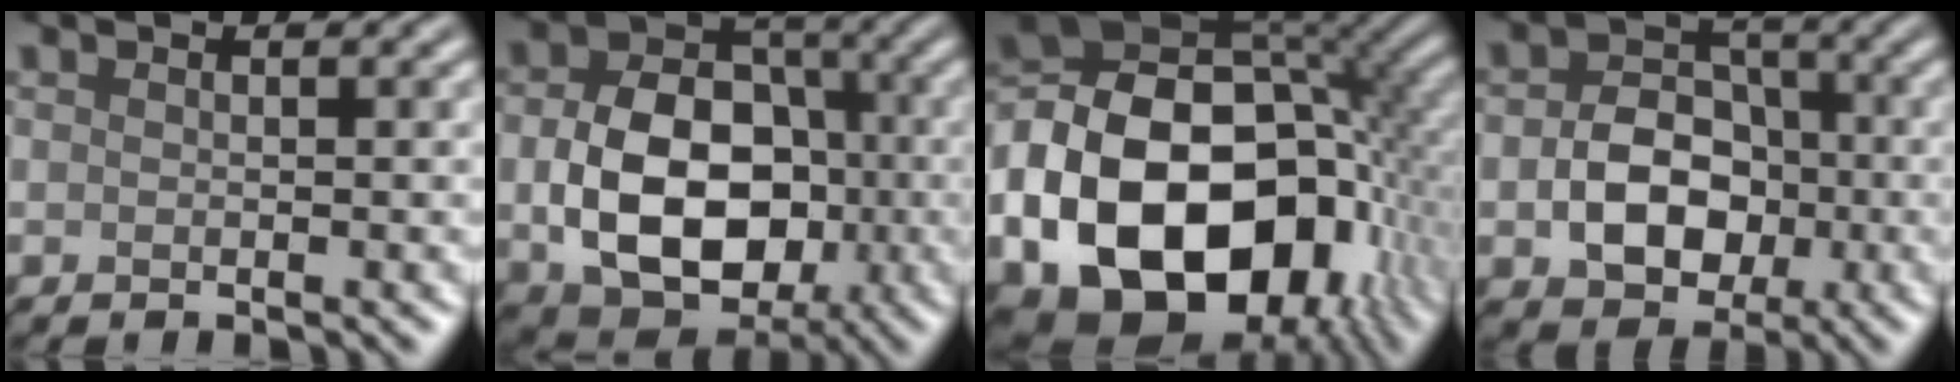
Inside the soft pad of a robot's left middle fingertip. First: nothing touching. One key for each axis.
{"total": 10.5, "fx": -1.7, "fy": 7.6, "fz": 7.0, "tx": -0.132, "ty": -0.008, "tz": -0.022}
{"total": 20.7, "fx": -6.2, "fy": 14.5, "fz": 13.5, "tx": -0.259, "ty": -0.027, "tz": -0.091}
{"total": 6.3, "fx": -1.4, "fy": 4.8, "fz": 3.8, "tx": -0.064, "ty": -0.005, "tz": -0.016}